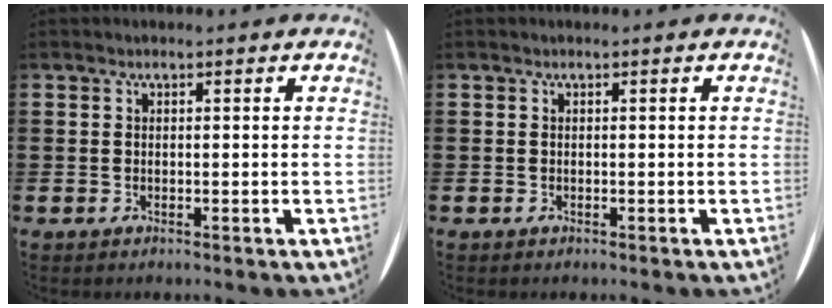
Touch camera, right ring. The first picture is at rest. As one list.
[{"total": 0.0}]